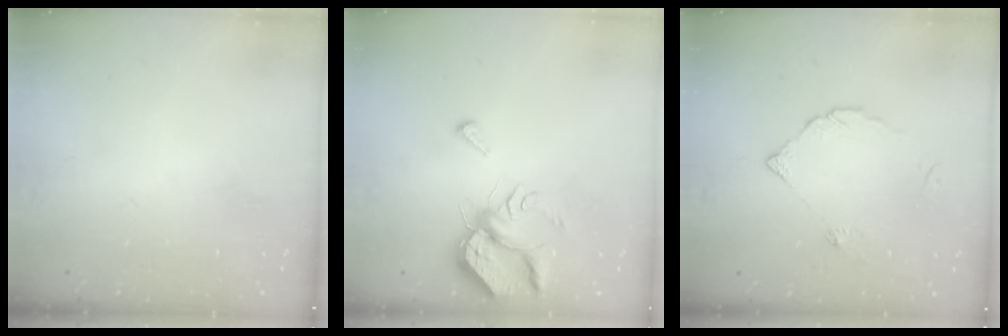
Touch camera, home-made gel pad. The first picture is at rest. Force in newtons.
{"total": 6.3, "press": 6.3, "slide": 0.9}
{"total": 3.9, "press": 3.9, "slide": 0.0}